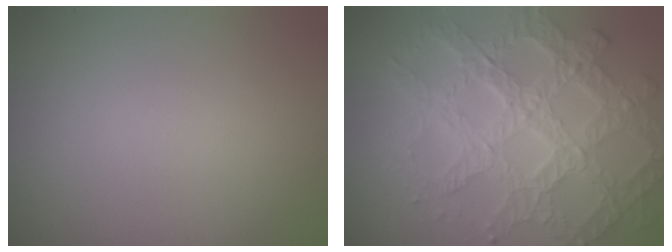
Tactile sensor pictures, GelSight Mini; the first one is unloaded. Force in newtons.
{"total": 6.9, "press": 6.0, "slide": 3.4}